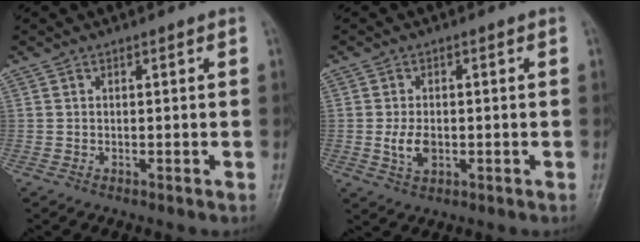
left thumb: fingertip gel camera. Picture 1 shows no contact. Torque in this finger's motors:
{"motor_torque": [0.42, 0.48, 0.52, 0.06, 0.04]}